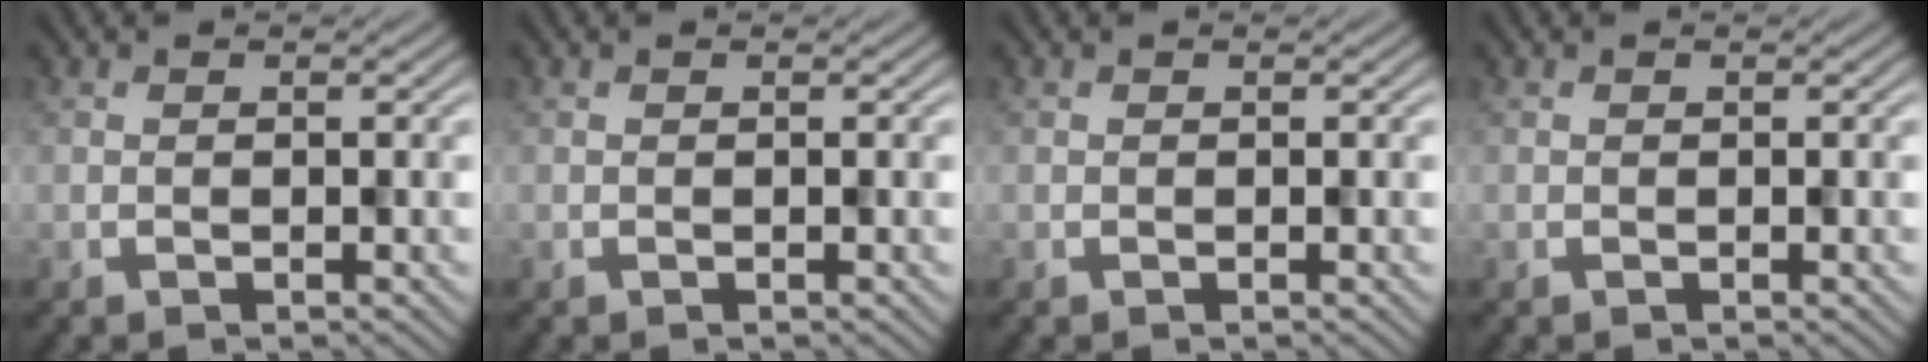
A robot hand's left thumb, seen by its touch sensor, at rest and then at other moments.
{"total": 0.0}
{"total": 0.0}
{"total": 0.0}